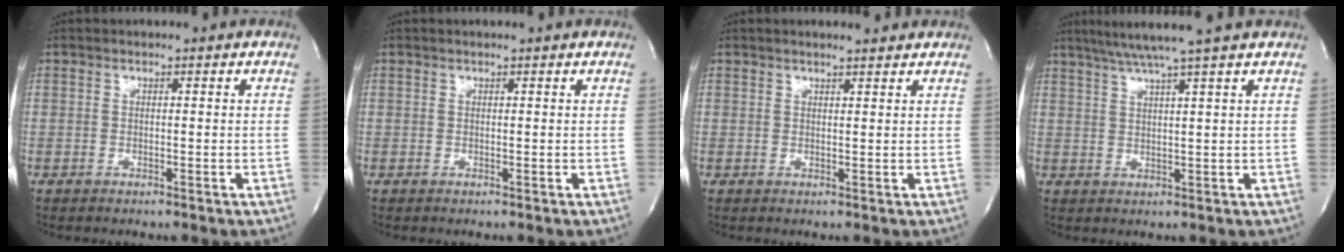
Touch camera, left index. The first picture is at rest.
{"total": 0.8, "force": [0.7, -0.1, 0.3], "torque": [-0.006, 0.003, 0.013]}
{"total": 2.9, "force": [2.7, 0.3, 1.1], "torque": [-0.022, 0.005, 0.034]}
{"total": 7.9, "force": [6.4, -2.0, 4.2], "torque": [-0.064, 0.011, 0.094]}